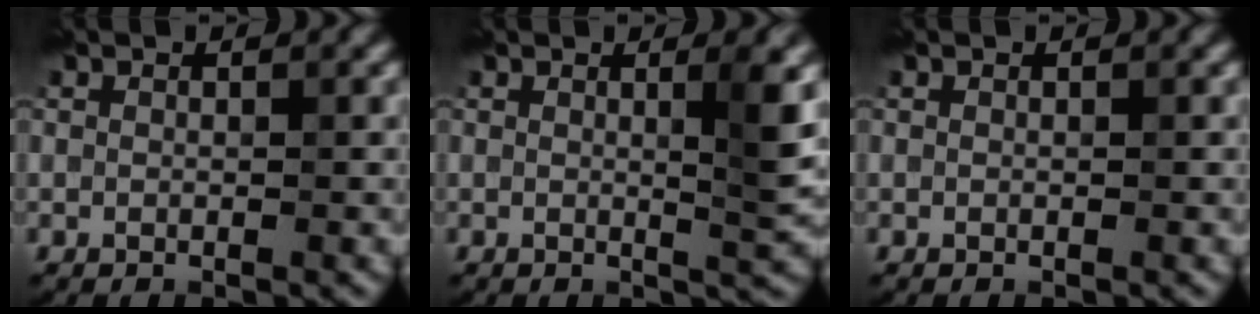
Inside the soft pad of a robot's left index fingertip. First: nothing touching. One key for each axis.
{"total": 3.4, "fx": 0.5, "fy": 0.7, "fz": 3.3, "tx": -0.041, "ty": -0.004, "tz": 0.005}
{"total": 0.0}